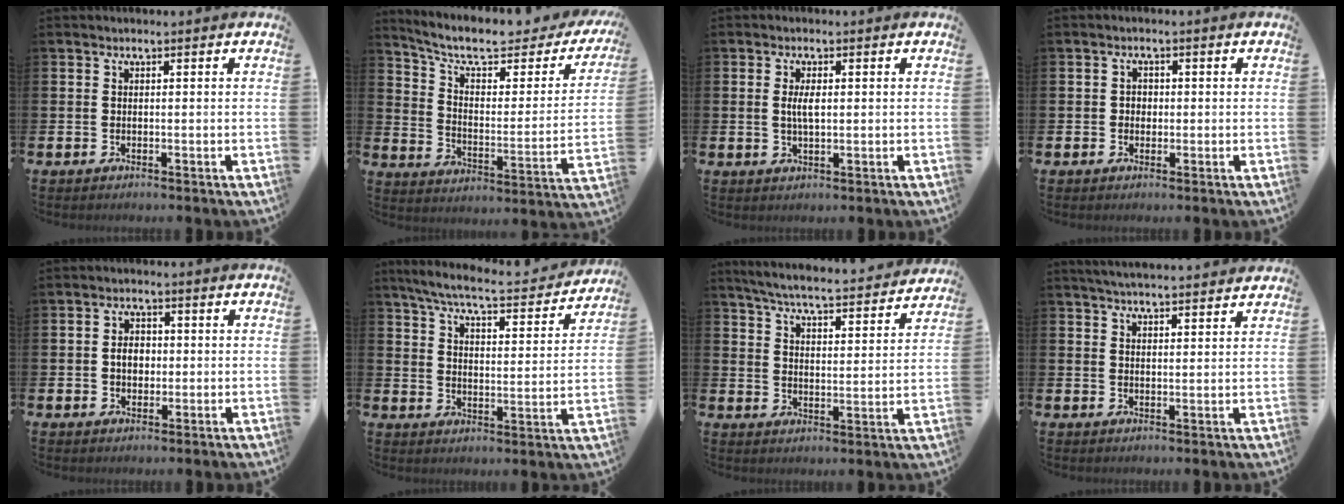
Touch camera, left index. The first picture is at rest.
{"total": 8.9, "force": [6.9, 3.0, 4.8], "torque": [-0.114, -0.045, 0.110]}
{"total": 2.8, "force": [0.4, 1.1, 2.5], "torque": [-0.050, 0.005, 0.004]}
{"total": 1.0, "force": [-0.1, 0.9, 0.4], "torque": [0.001, 0.004, -0.005]}
{"total": 3.0, "force": [-0.1, 2.2, 2.0], "torque": [-0.024, 0.003, -0.009]}
{"total": 6.6, "force": [5.9, 0.6, 2.9], "torque": [-0.084, -0.039, 0.096]}
{"total": 6.1, "force": [5.8, 0.4, 1.8], "torque": [-0.054, -0.049, 0.096]}
{"total": 3.8, "force": [3.8, -0.1, 0.5], "torque": [-0.016, -0.020, 0.068]}